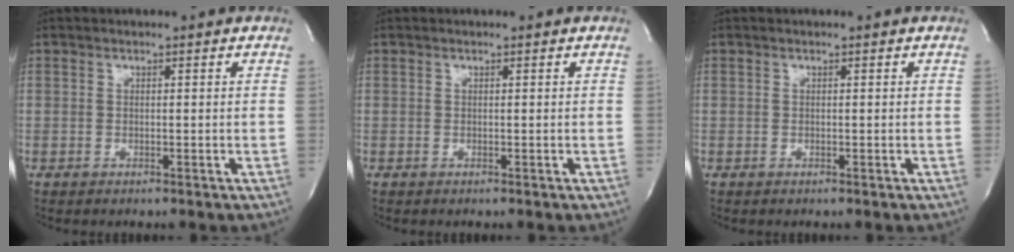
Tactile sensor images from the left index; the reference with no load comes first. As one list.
[{"total": 0.0}, {"total": 0.0}]